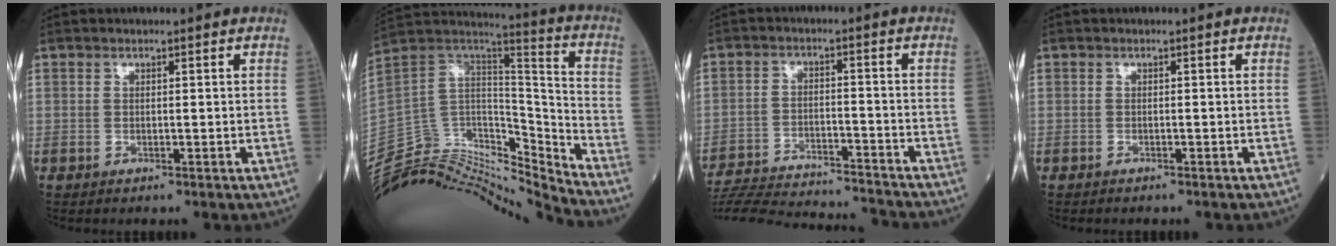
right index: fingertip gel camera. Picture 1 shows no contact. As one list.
[{"total": 26.4, "force": [-25.4, 3.9, 6.3], "torque": [-0.154, 0.029, -0.417]}, {"total": 19.5, "force": [-18.7, 1.4, 5.4], "torque": [-0.120, -0.018, -0.278]}, {"total": 1.9, "force": [-1.7, 0.4, 0.7], "torque": [-0.014, -0.003, -0.018]}]